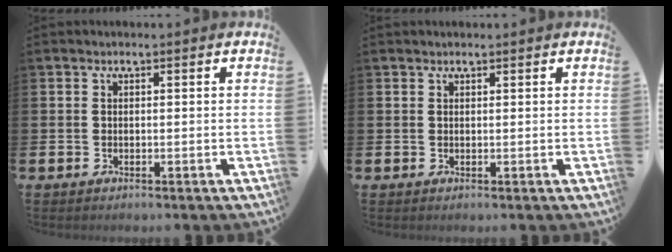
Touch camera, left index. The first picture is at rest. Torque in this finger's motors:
{"motor_torque": [-0.06, -2.08, -0.09, 0.01]}